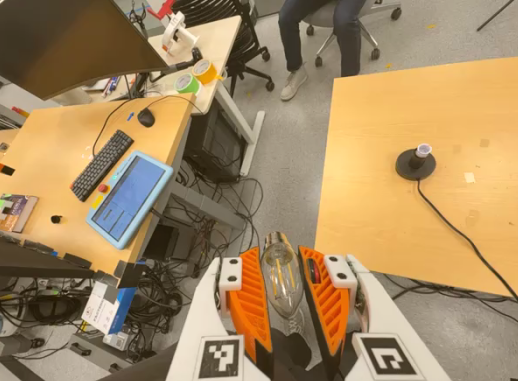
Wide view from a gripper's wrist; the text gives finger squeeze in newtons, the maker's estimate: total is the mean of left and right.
{"total": 11.2, "left": 11.5, "right": 11.0}